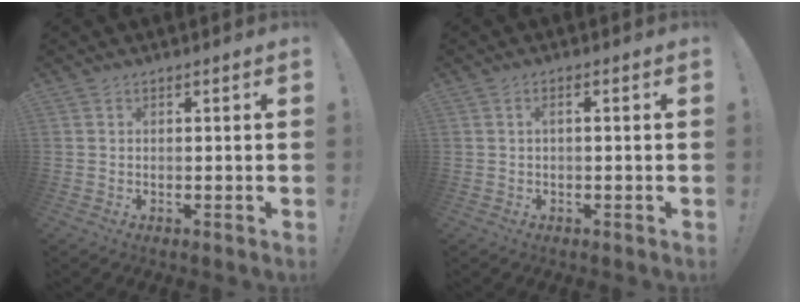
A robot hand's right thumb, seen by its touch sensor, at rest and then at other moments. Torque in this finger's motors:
{"motor_torque": [-0.06, -0.03, -0.21, 0.20, 0.09]}